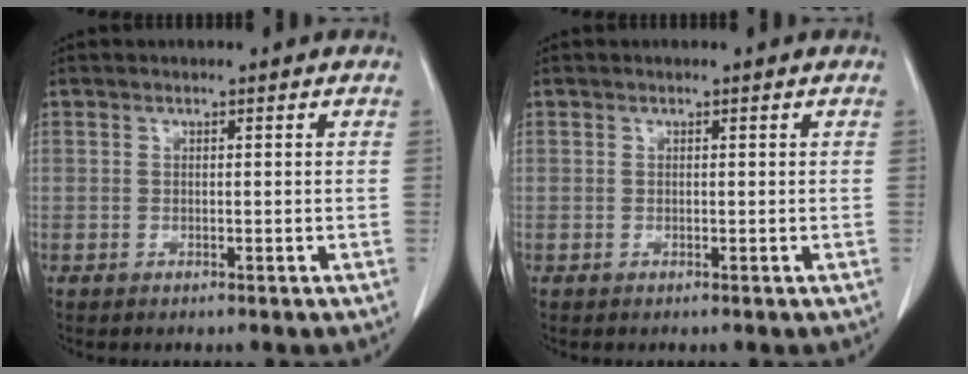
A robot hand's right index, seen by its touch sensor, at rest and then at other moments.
{"total": 0.0}